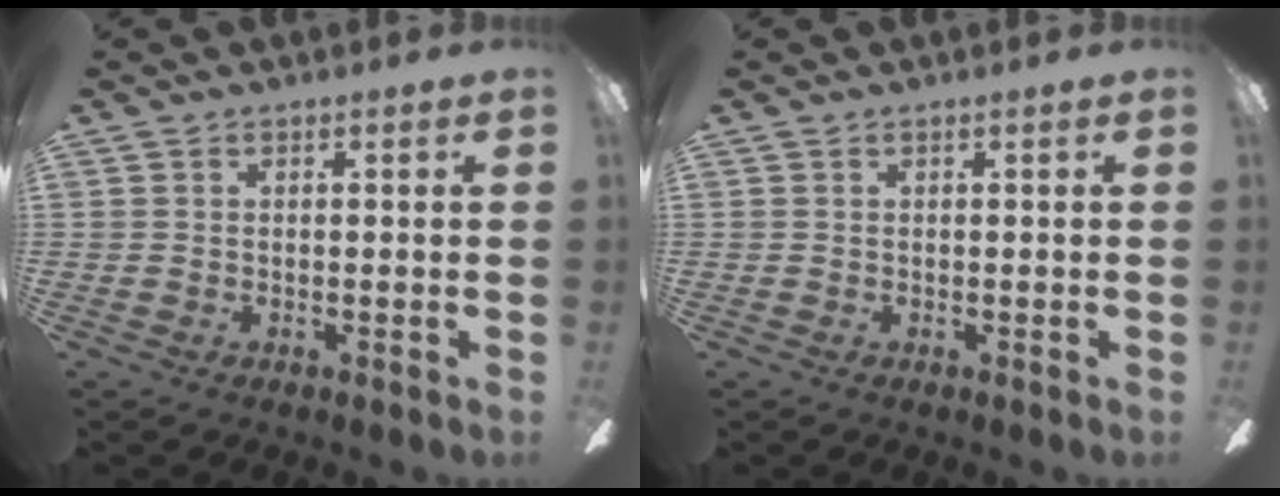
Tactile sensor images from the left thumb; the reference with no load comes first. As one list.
[{"total": 0.0}]